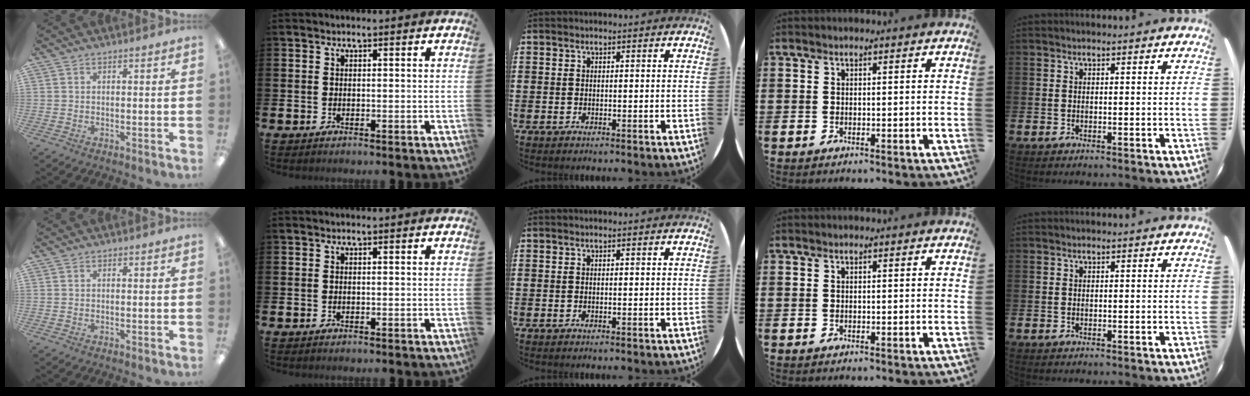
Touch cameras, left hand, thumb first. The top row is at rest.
{}